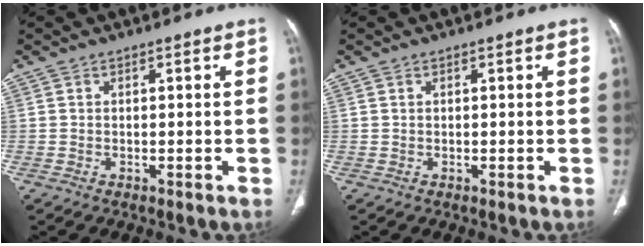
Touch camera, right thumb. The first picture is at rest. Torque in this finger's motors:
{"motor_torque": [-0.10, 0.10, -0.05, -0.04, 0.00]}